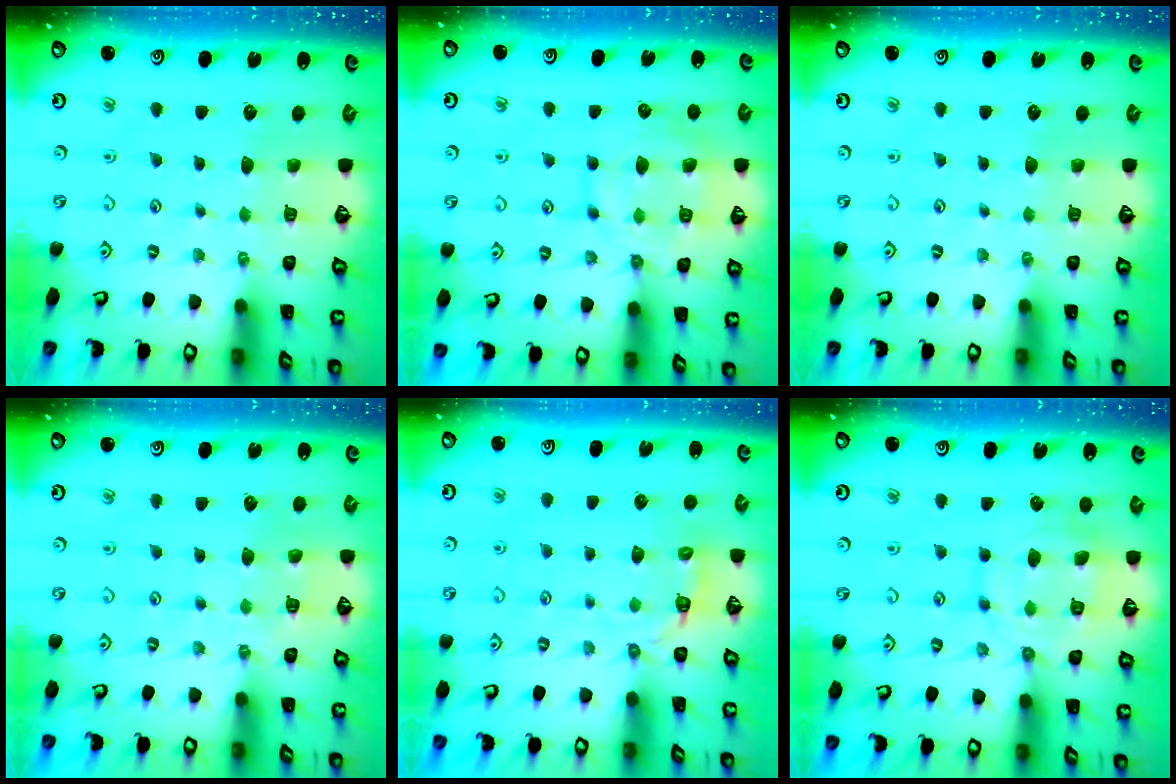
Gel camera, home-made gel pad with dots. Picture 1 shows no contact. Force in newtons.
{"total": 13.6, "press": 13.5, "slide": 1.2}
{"total": 0.0}
{"total": 4.8, "press": 4.8, "slide": 0.5}
{"total": 3.0, "press": 1.6, "slide": 2.5}
{"total": 13.0, "press": 12.9, "slide": 1.2}